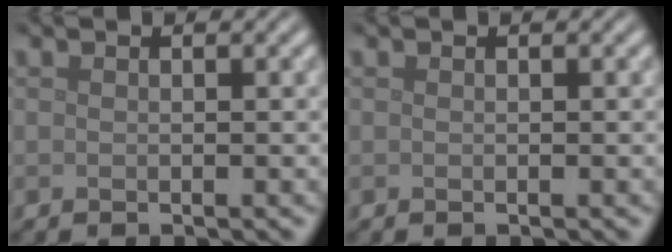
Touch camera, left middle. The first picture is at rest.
{"total": 0.0}